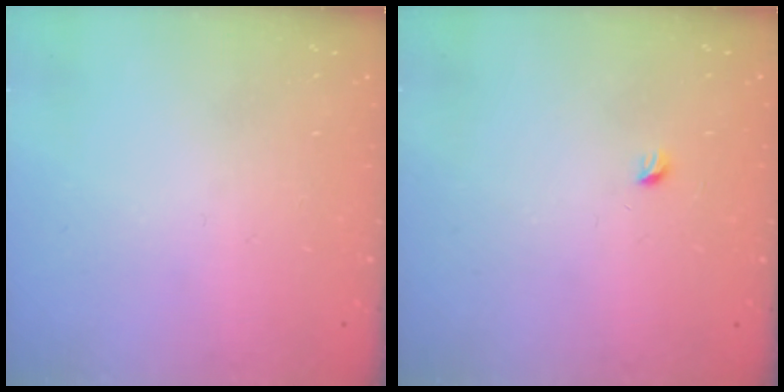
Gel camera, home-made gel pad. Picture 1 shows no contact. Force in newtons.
{"total": 2.9, "press": 2.9, "slide": 0.4}